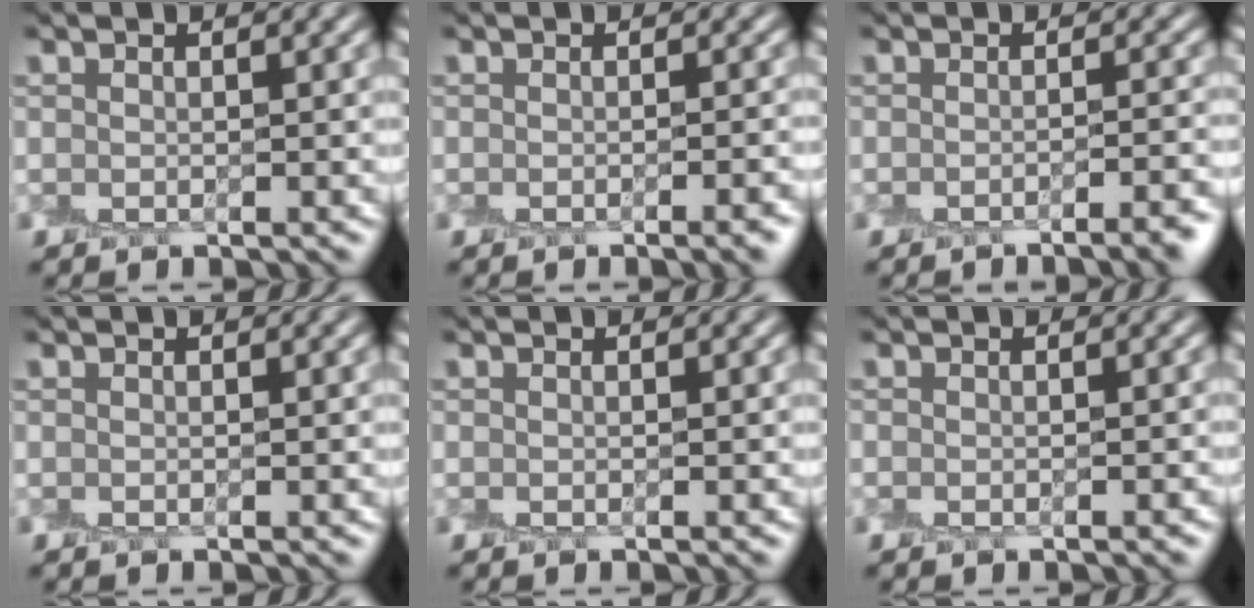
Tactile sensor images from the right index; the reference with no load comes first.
{"total": 2.7, "force": [-1.9, 0.4, 1.9], "torque": [-0.017, -0.003, -0.020]}
{"total": 3.4, "force": [-2.7, 0.4, 2.1], "torque": [-0.023, -0.002, -0.033]}
{"total": 0.0}
{"total": 0.0}
{"total": 0.8, "force": [-0.7, 0.3, 0.2], "torque": [-0.001, -0.001, -0.012]}